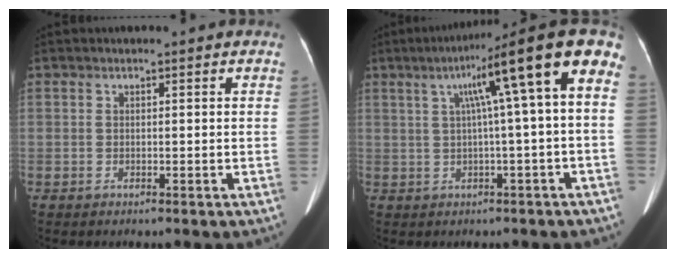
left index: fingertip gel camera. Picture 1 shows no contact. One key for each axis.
{"total": 11.7, "fx": 3.0, "fy": -0.6, "fz": 11.3, "tx": -0.151, "ty": 0.039, "tz": 0.036}